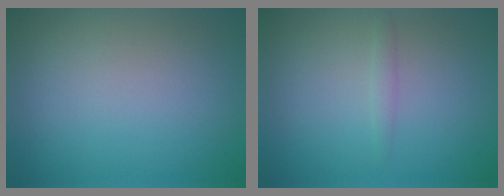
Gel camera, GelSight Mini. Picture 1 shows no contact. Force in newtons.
{"total": 0.8, "press": 0.8, "slide": 0.0}